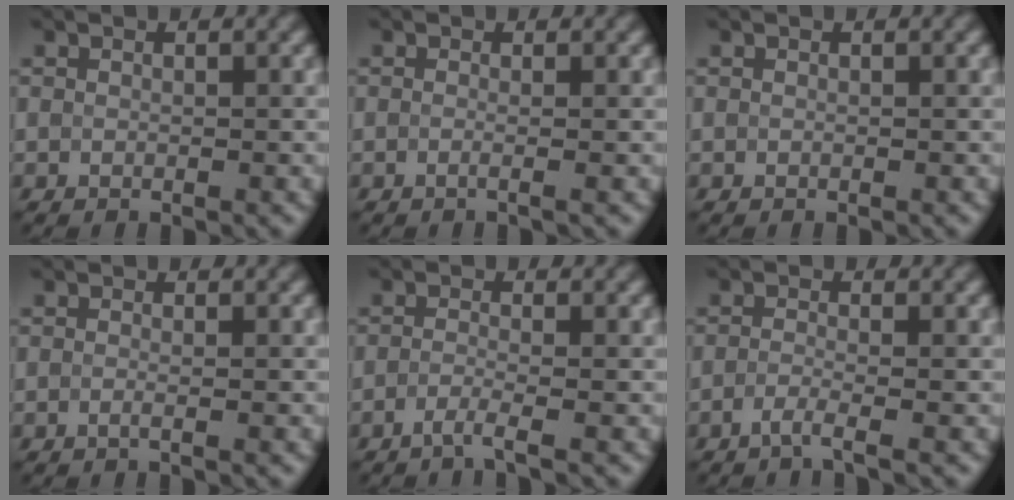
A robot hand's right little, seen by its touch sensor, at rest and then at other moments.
{"total": 1.0, "force": [-0.4, 0.4, 0.8], "torque": [-0.002, -0.009, -0.026]}
{"total": 0.0}
{"total": 0.7, "force": [-0.6, 0.1, 0.3], "torque": [-0.006, -0.010, -0.020]}
{"total": 1.9, "force": [-1.8, -0.4, 0.4], "torque": [-0.007, -0.001, -0.038]}
{"total": 1.8, "force": [-1.7, -0.3, 0.4], "torque": [-0.007, -0.002, -0.037]}